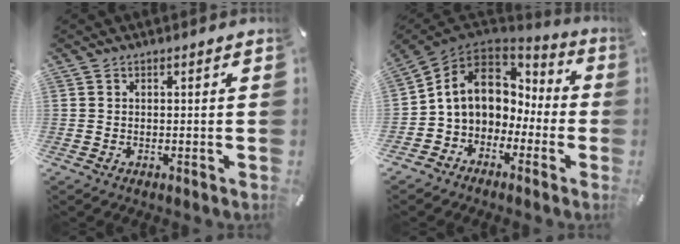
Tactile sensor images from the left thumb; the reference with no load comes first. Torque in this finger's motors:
{"motor_torque": [0.35, 2.19, 1.25, 1.05, 0.10]}